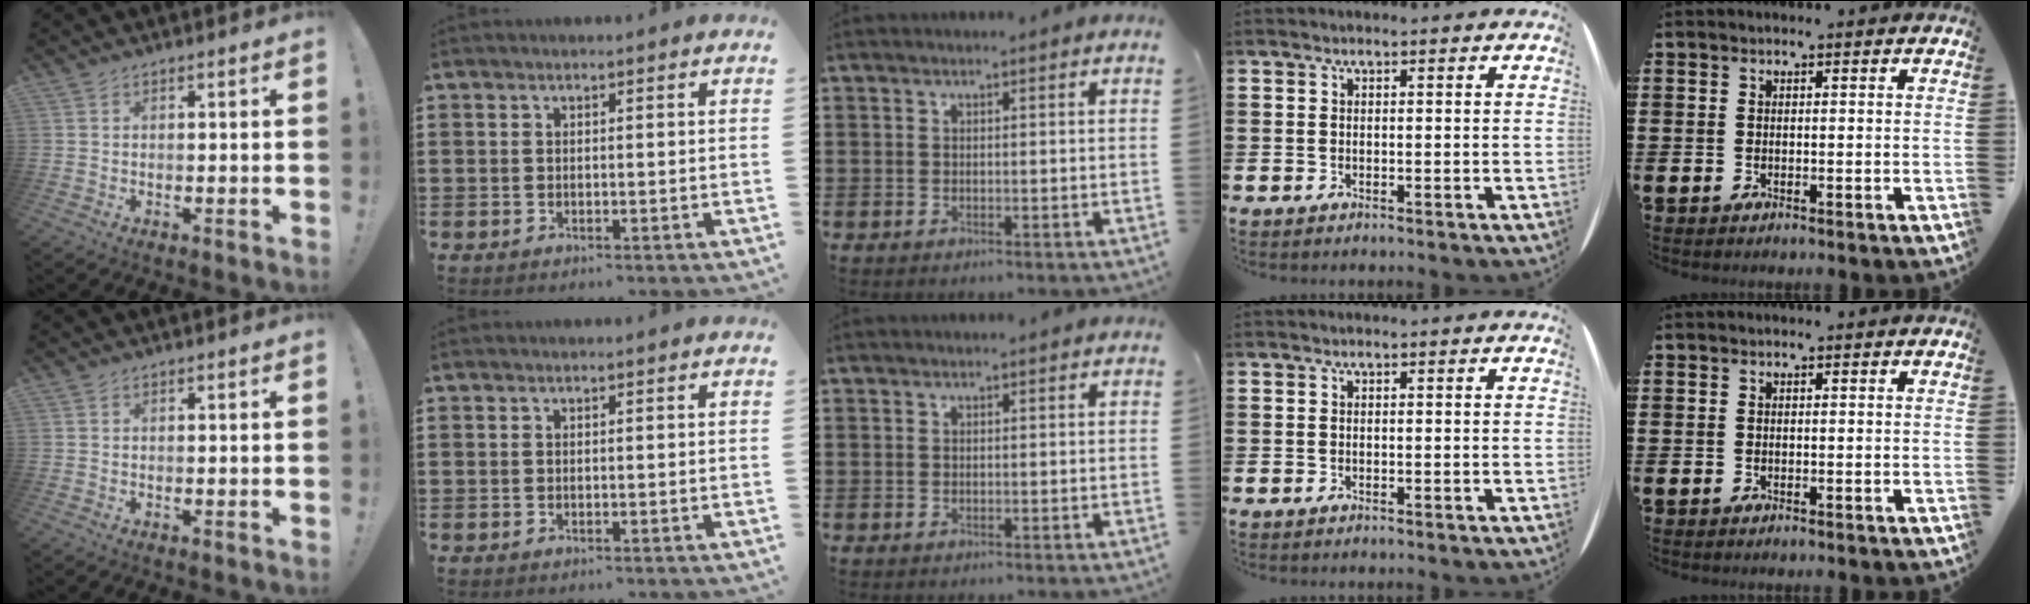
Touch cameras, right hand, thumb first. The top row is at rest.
{}